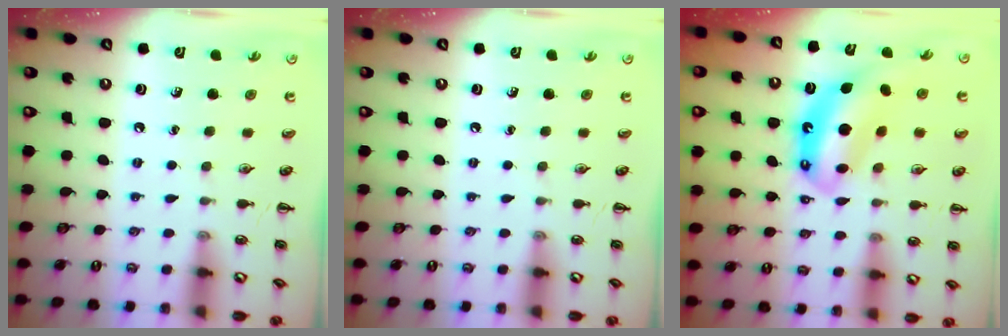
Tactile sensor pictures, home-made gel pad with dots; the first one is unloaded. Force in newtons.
{"total": 0.0}
{"total": 12.5, "press": 12.1, "slide": 3.2}